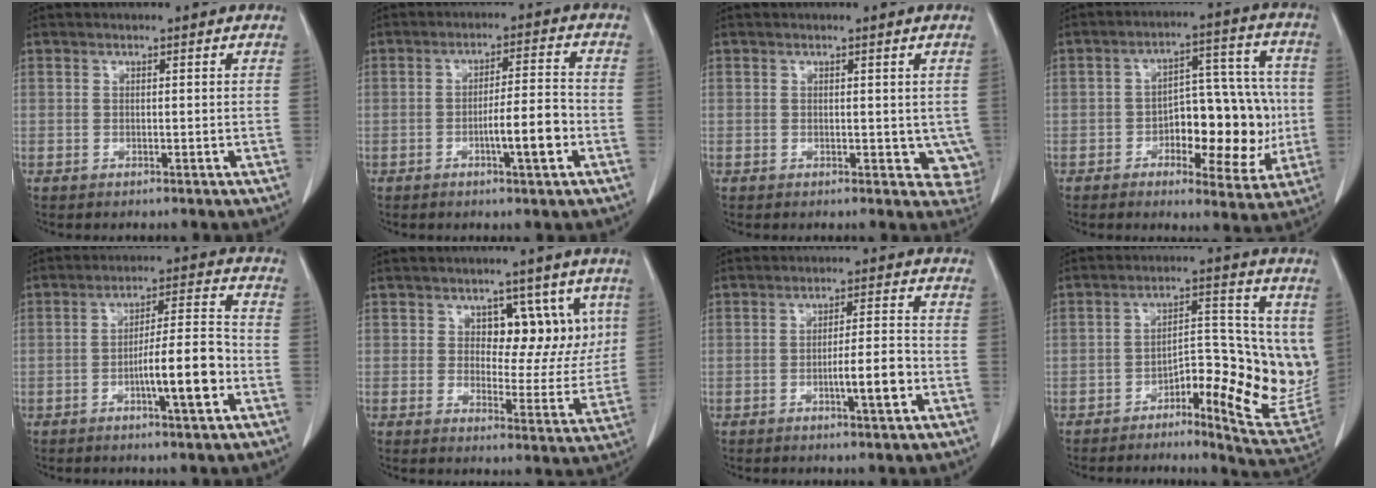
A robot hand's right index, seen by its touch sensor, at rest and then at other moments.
{"total": 6.9, "force": [-2.5, 0.4, 6.5], "torque": [-0.105, 0.003, -0.039]}
{"total": 3.8, "force": [0.2, 2.6, 2.8], "torque": [-0.012, -0.005, 0.003]}
{"total": 14.0, "force": [-2.9, 6.1, 12.2], "torque": [-0.161, 0.030, -0.033]}
{"total": 9.6, "force": [-3.4, 0.7, 8.9], "torque": [-0.144, 0.007, -0.054]}
{"total": 8.7, "force": [3.5, 5.1, 6.1], "torque": [-0.059, 0.011, 0.053]}
{"total": 6.0, "force": [-2.2, 0.4, 5.6], "torque": [-0.089, -0.001, -0.034]}
{"total": 12.9, "force": [-1.4, 4.4, 12.0], "torque": [-0.152, 0.014, -0.018]}